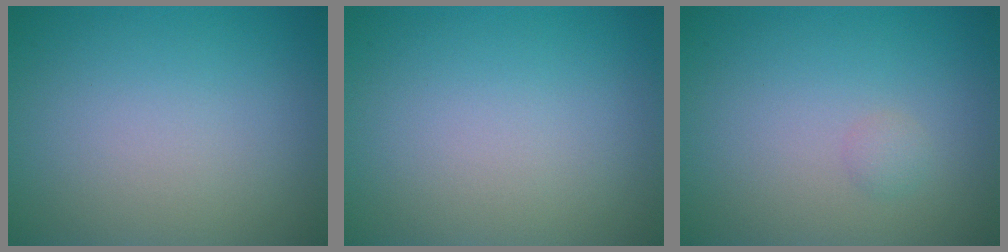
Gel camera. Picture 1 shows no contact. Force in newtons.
{"total": 0.0}
{"total": 0.8, "press": 0.8, "slide": 0.0}